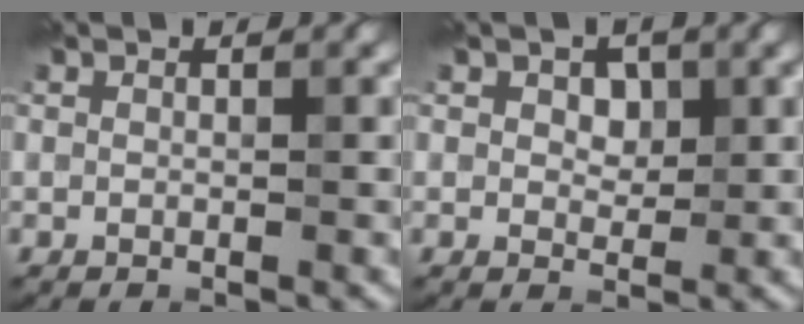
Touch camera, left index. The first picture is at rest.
{"total": 1.6, "force": [0.6, 1.2, 1.0], "torque": [-0.017, -0.004, 0.009]}